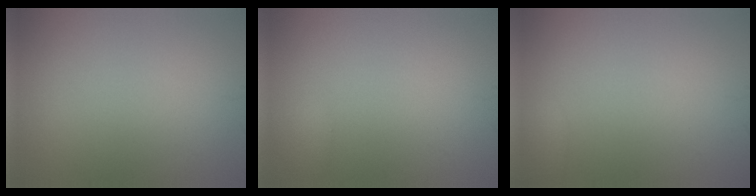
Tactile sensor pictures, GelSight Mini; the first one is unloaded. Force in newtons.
{"total": 0.7, "press": 0.7, "slide": 0.0}
{"total": 1.5, "press": 1.5, "slide": 0.1}